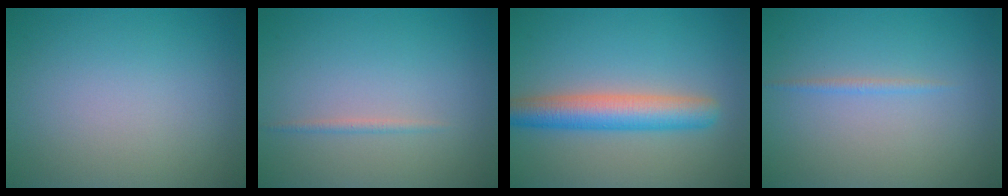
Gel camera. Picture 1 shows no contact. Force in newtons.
{"total": 0.8, "press": 0.7, "slide": 0.1}
{"total": 5.1, "press": 5.1, "slide": 0.1}
{"total": 0.7, "press": 0.7, "slide": 0.1}